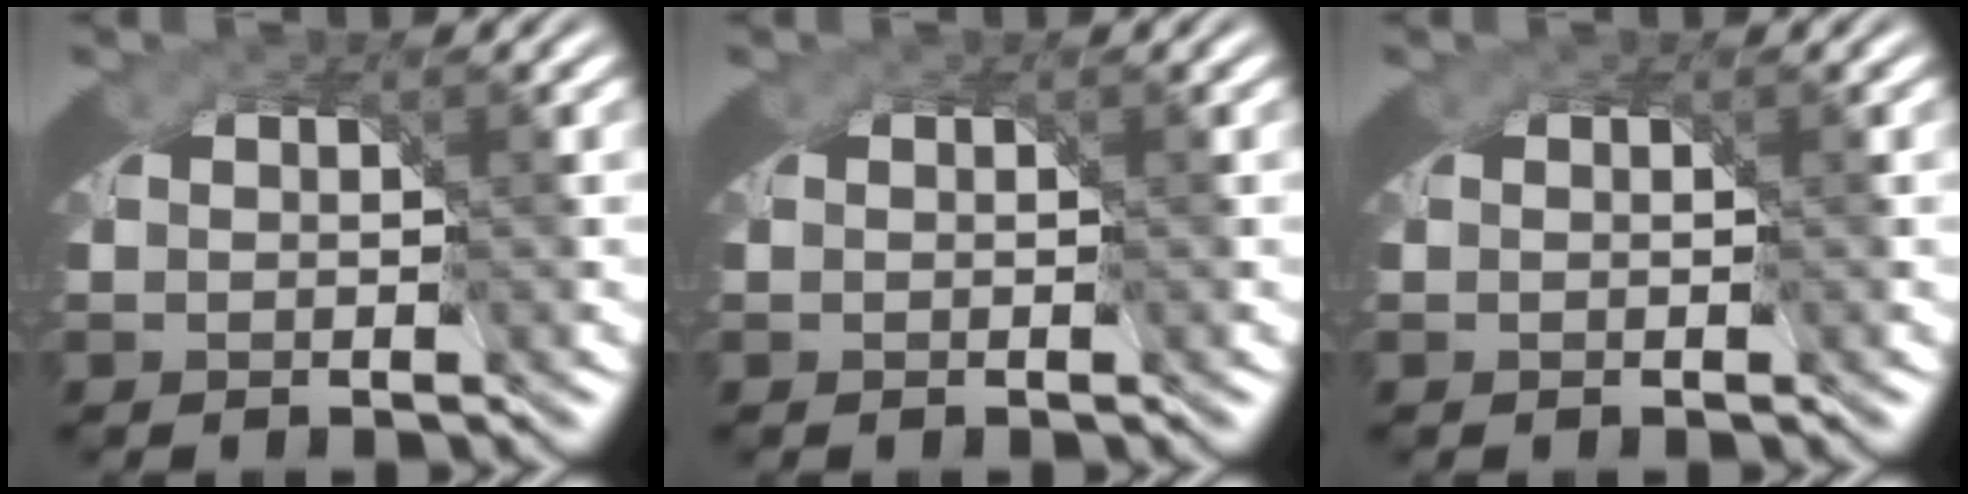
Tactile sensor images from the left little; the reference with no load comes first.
{"total": 0.0}
{"total": 0.0}